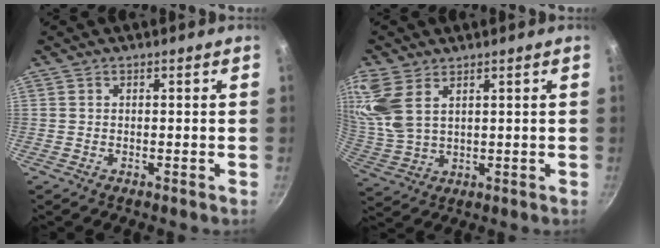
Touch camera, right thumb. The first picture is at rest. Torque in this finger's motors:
{"motor_torque": [-0.01, 0.28, 0.96, 0.63, 0.19]}